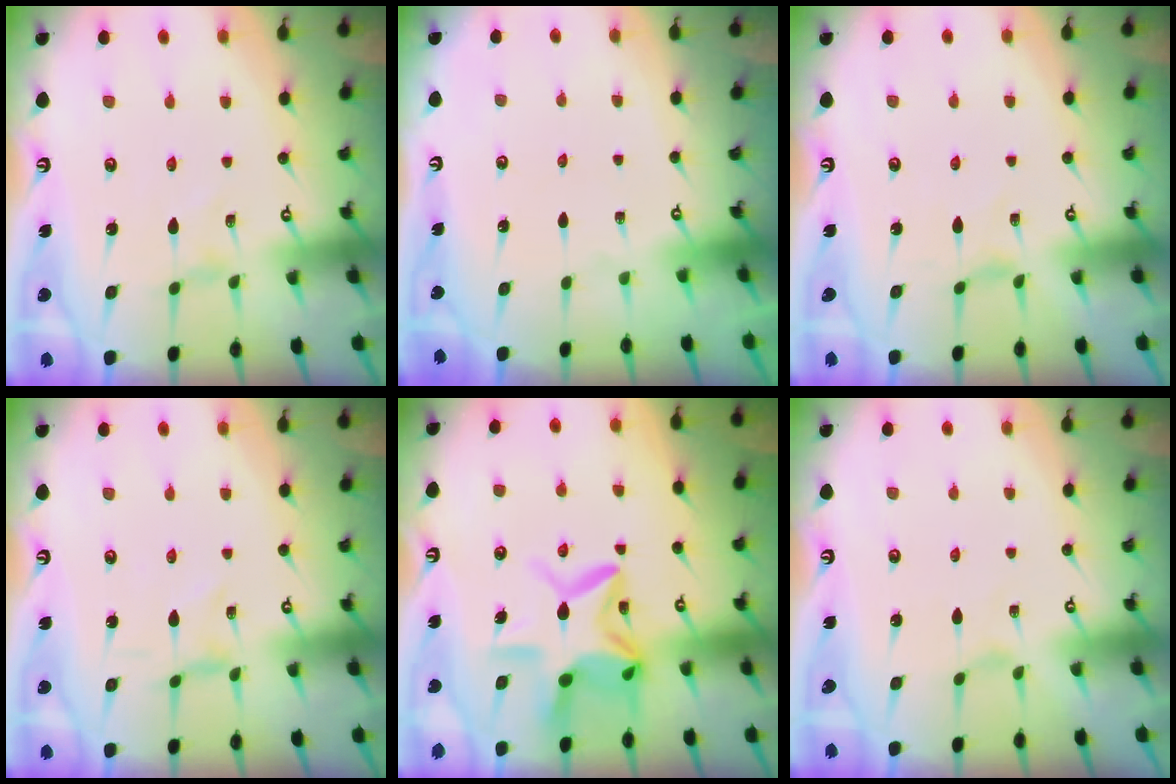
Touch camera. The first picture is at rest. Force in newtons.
{"total": 0.0}
{"total": 0.0}
{"total": 0.0}
{"total": 14.0, "press": 14.0, "slide": 1.6}
{"total": 0.0}